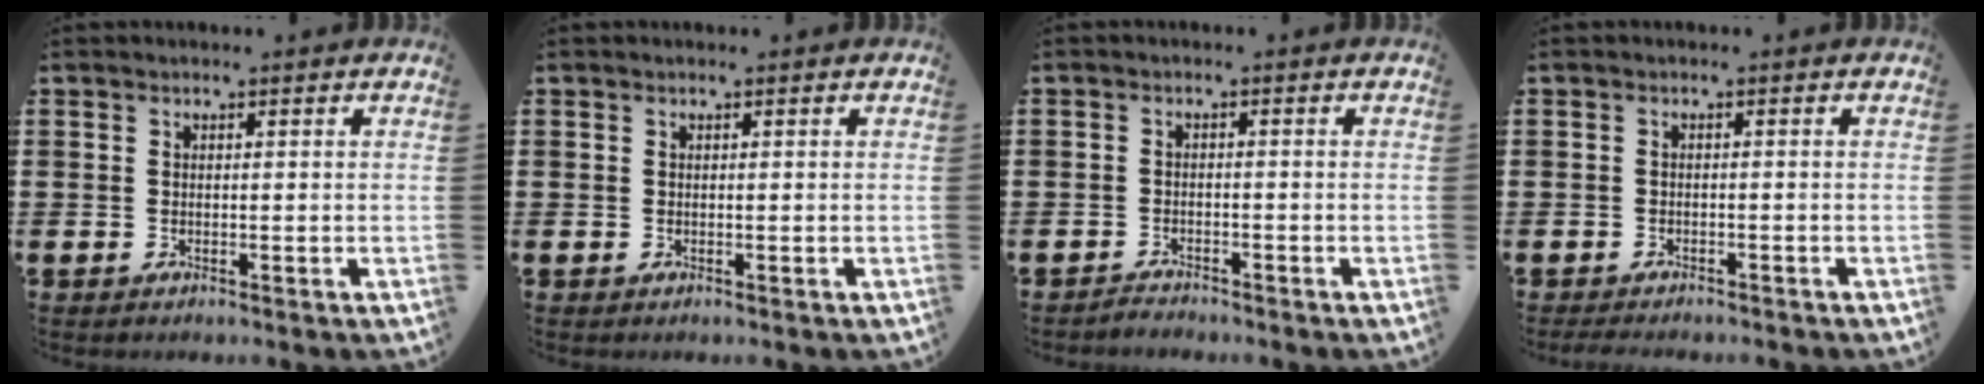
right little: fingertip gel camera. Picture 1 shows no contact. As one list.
[{"total": 0.0}, {"total": 1.3, "force": [-1.3, 0.0, -0.1], "torque": [-0.002, 0.004, -0.029]}, {"total": 1.0, "force": [-1.0, 0.1, 0.2], "torque": [-0.006, 0.000, -0.021]}]